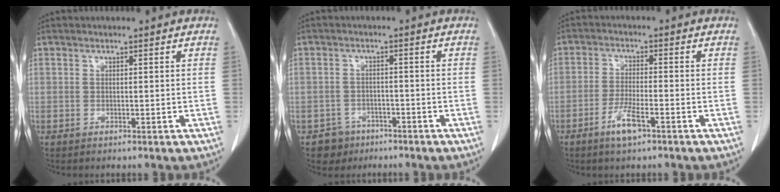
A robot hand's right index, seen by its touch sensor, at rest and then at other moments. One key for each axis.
{"total": 3.8, "fx": -2.3, "fy": 2.9, "fz": -0.3, "tx": 0.008, "ty": 0.013, "tz": -0.036}
{"total": 4.8, "fx": -2.9, "fy": 0.8, "fz": 3.7, "tx": -0.076, "ty": -0.003, "tz": -0.054}